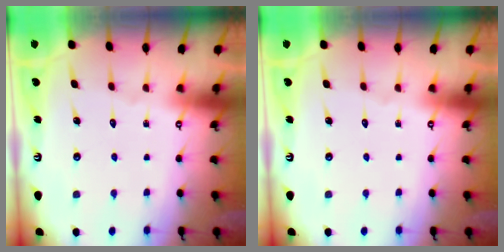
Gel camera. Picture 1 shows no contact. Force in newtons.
{"total": 0.0}